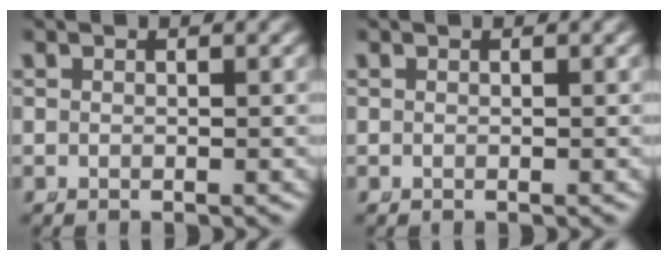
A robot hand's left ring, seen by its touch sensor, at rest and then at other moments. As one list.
[{"total": 0.0}]